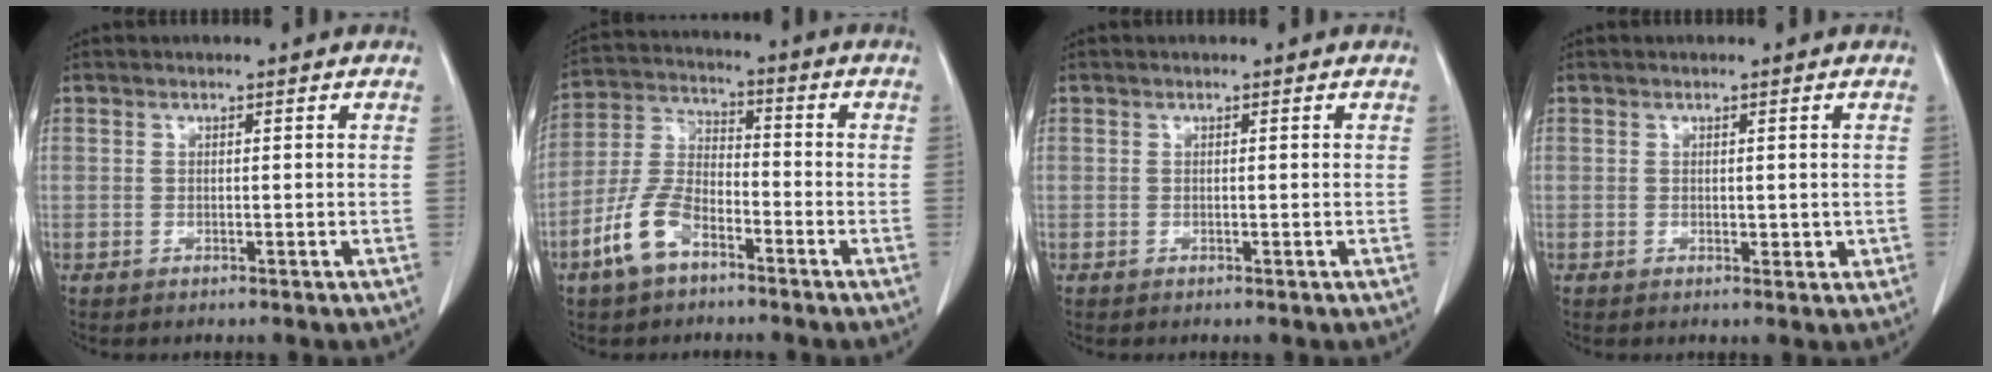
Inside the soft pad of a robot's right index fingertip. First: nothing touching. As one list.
[{"total": 9.1, "force": [-5.2, 4.4, 6.0], "torque": [-0.143, 0.009, -0.105]}, {"total": 0.0}, {"total": 1.3, "force": [0.1, 0.7, 1.1], "torque": [-0.018, -0.005, 0.004]}]